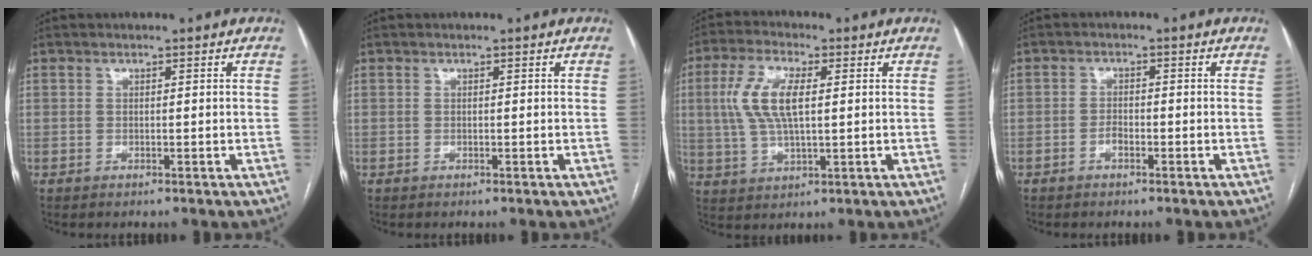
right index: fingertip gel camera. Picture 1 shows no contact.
{"total": 0.0}
{"total": 8.9, "force": [1.6, 3.0, 8.3], "torque": [-0.187, 0.012, 0.033]}
{"total": 1.6, "force": [-0.9, 0.6, 1.1], "torque": [-0.021, 0.003, -0.016]}